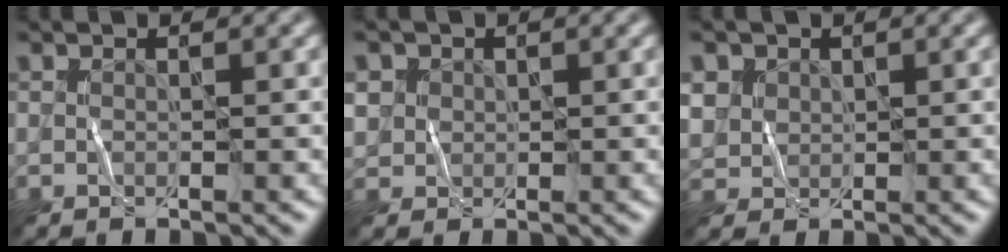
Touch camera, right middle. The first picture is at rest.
{"total": 2.4, "force": [0.9, 2.2, 0.2], "torque": [-0.020, 0.008, 0.012]}
{"total": 2.9, "force": [1.4, 2.5, 0.4], "torque": [-0.040, 0.005, 0.027]}